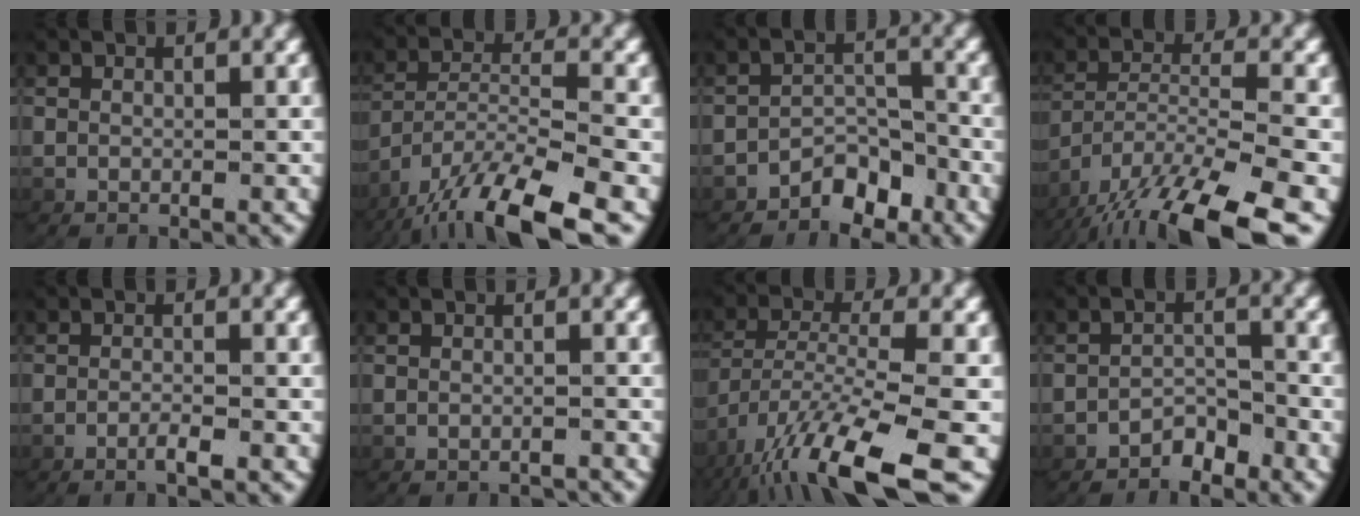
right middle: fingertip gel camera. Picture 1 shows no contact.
{"total": 7.6, "force": [-3.7, 2.8, 6.0], "torque": [-0.116, -0.018, -0.048]}
{"total": 3.4, "force": [-2.9, 1.4, 1.1], "torque": [-0.007, 0.002, -0.052]}
{"total": 8.4, "force": [-4.4, 3.3, 6.3], "torque": [-0.131, -0.030, -0.051]}
{"total": 1.5, "force": [-1.1, 0.3, 0.9], "torque": [-0.025, 0.003, -0.023]}
{"total": 1.5, "force": [-1.5, -0.2, 0.0], "torque": [-0.002, -0.004, -0.021]}
{"total": 7.1, "force": [-3.8, 2.0, 5.7], "torque": [-0.134, -0.033, -0.035]}
{"total": 2.6, "force": [-2.4, 0.8, 0.4], "torque": [-0.001, -0.001, -0.044]}